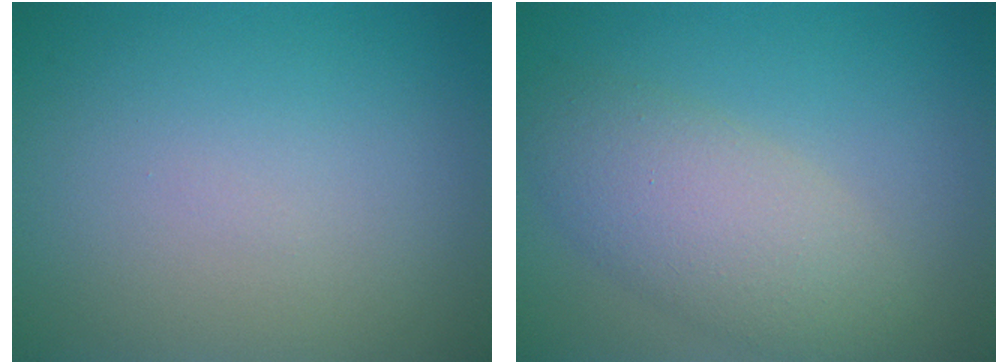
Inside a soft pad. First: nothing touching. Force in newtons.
{"total": 5.1, "press": 5.1, "slide": 0.2}